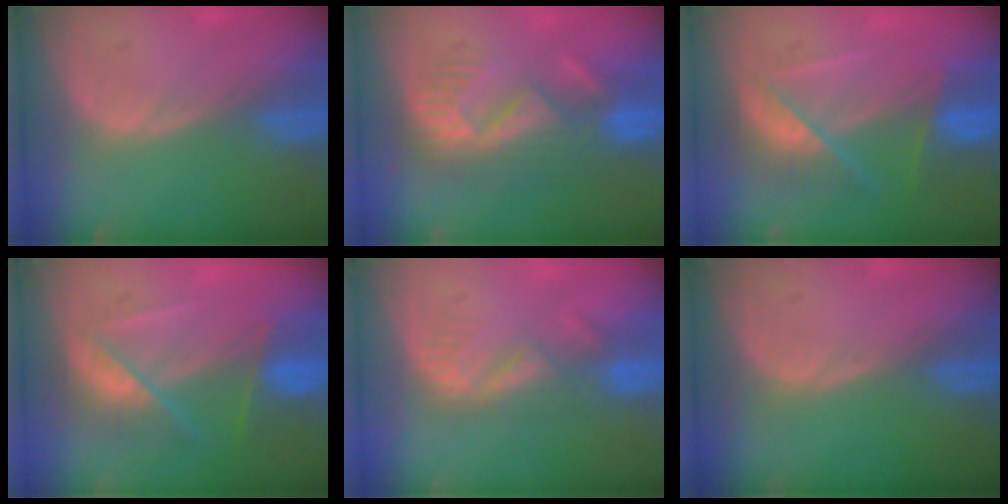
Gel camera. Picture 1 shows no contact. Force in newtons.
{"total": 8.9, "press": 8.4, "slide": 2.9}
{"total": 7.4, "press": 6.5, "slide": 3.5}
{"total": 7.4, "press": 6.5, "slide": 3.5}
{"total": 4.3, "press": 4.0, "slide": 1.7}
{"total": 0.0}